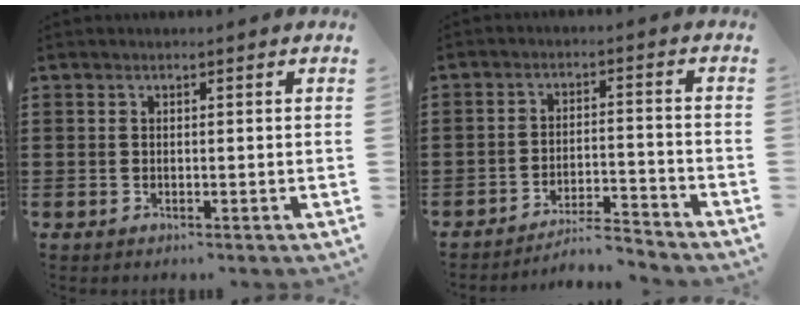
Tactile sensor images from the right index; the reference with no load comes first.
{"total": 4.7, "force": [-4.5, 0.0, 1.3], "torque": [-0.026, -0.004, -0.091]}